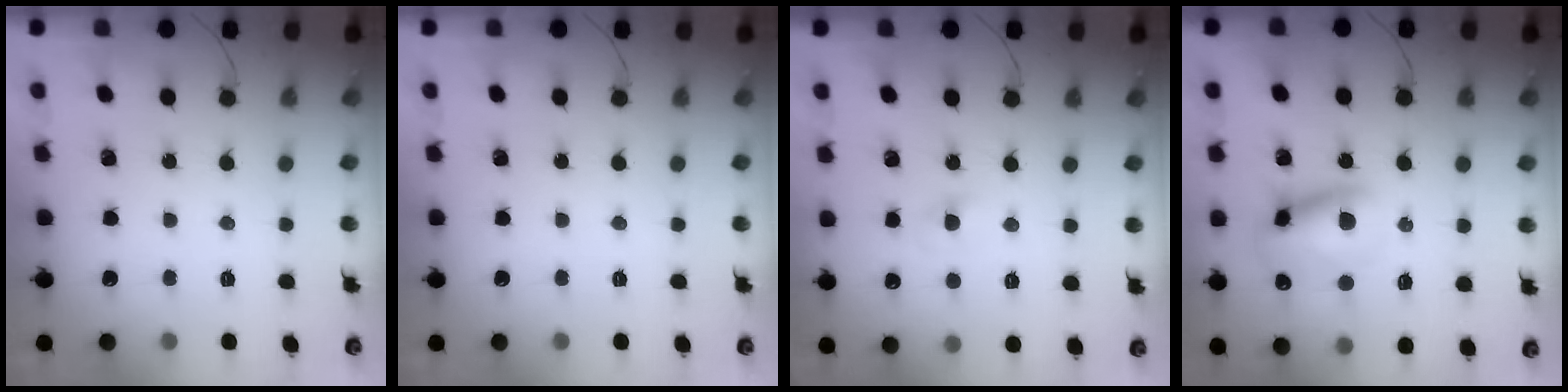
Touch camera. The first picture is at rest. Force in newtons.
{"total": 0.0}
{"total": 2.2, "press": 1.9, "slide": 1.1}
{"total": 12.6, "press": 12.4, "slide": 2.1}